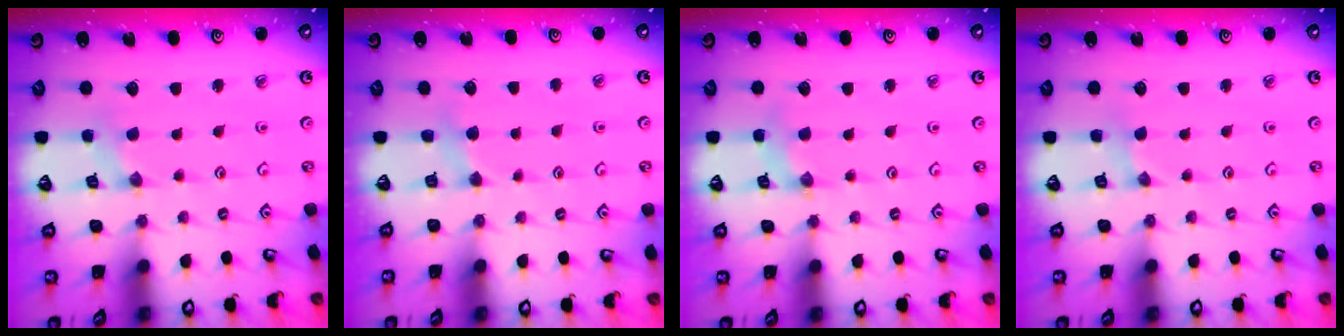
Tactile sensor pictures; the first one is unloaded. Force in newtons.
{"total": 4.2, "press": 4.2, "slide": 0.6}
{"total": 2.3, "press": 2.2, "slide": 0.3}
{"total": 0.7, "press": 0.7, "slide": 0.1}